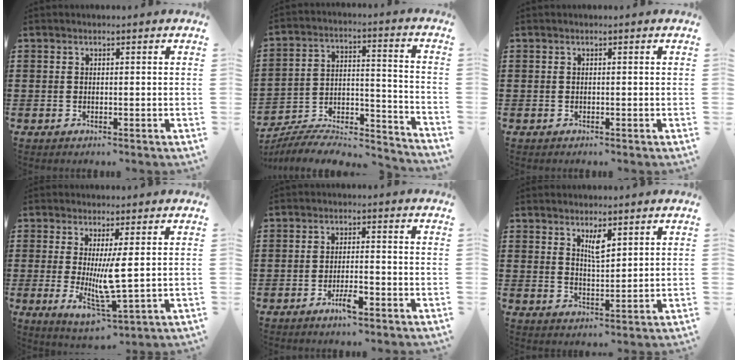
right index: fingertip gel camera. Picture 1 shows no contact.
{"total": 7.5, "force": [-6.9, 1.8, 2.3], "torque": [-0.039, 0.007, -0.138]}
{"total": 0.0}
{"total": 7.0, "force": [0.3, 1.5, 6.9], "torque": [-0.125, -0.024, 0.002]}
{"total": 4.1, "force": [-2.3, 0.8, 3.3], "torque": [-0.067, -0.004, -0.044]}
{"total": 3.6, "force": [2.2, 1.1, 2.6], "torque": [-0.048, 0.002, 0.035]}